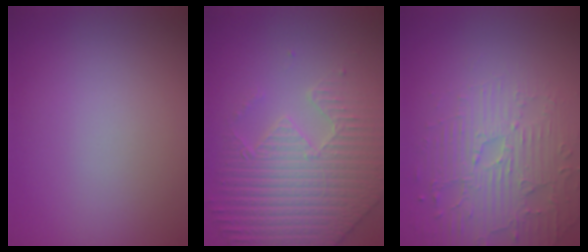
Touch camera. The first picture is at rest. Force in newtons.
{"total": 6.5, "press": 5.6, "slide": 3.2}
{"total": 4.4, "press": 3.6, "slide": 2.6}